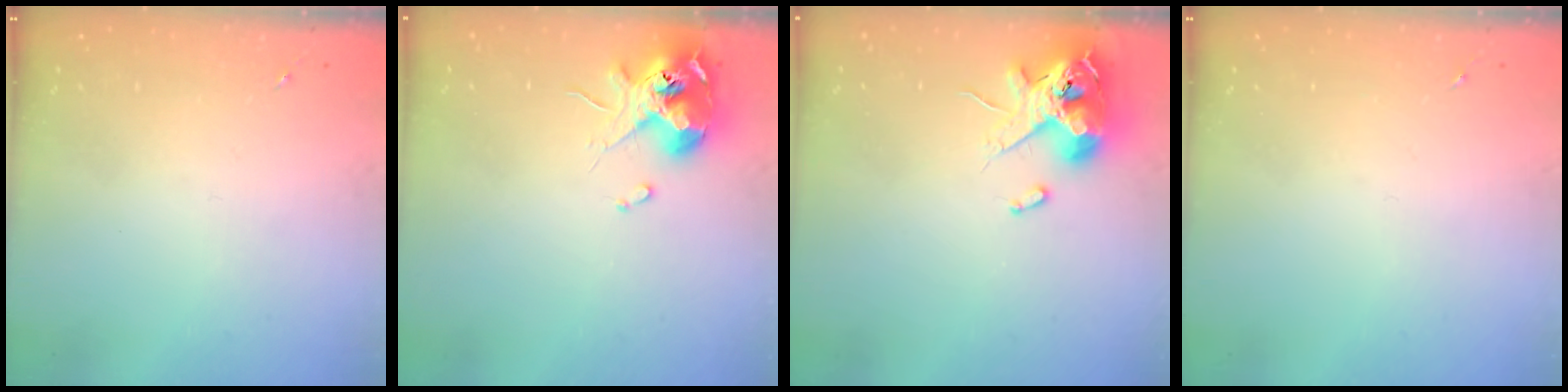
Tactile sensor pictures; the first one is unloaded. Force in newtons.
{"total": 11.1, "press": 11.0, "slide": 1.6}
{"total": 12.2, "press": 12.1, "slide": 2.0}
{"total": 0.0}